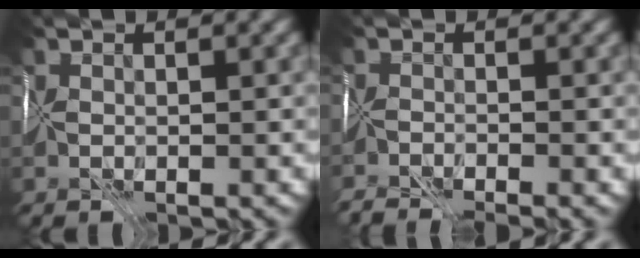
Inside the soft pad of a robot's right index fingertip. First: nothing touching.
{"total": 5.6, "force": [-5.0, 1.2, 2.2], "torque": [-0.035, -0.015, -0.073]}